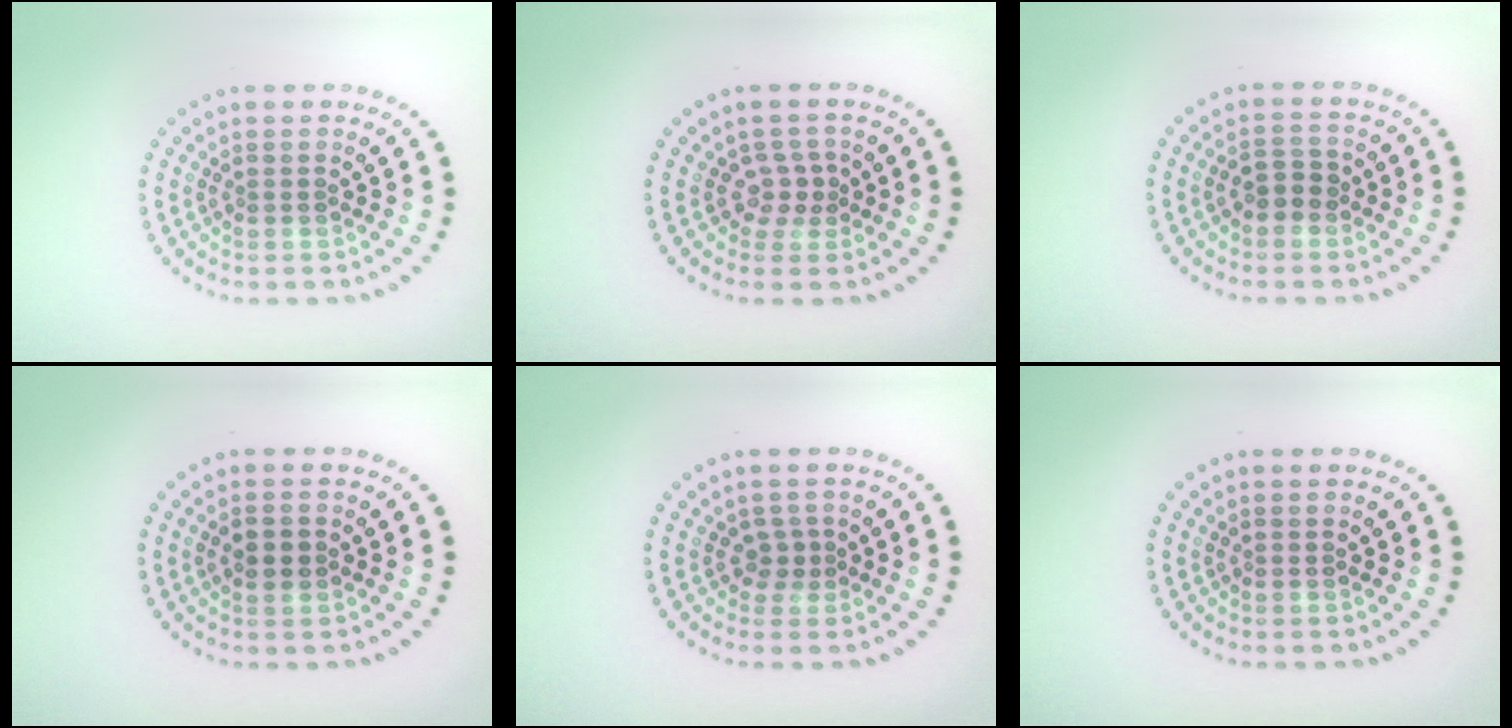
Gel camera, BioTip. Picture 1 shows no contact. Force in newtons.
{"total": 1.7, "press": 1.3, "slide": 1.2}
{"total": 2.1, "press": 2.0, "slide": 0.4}
{"total": 1.7, "press": 1.7, "slide": 0.3}
{"total": 1.3, "press": 1.1, "slide": 0.7}
{"total": 0.0}